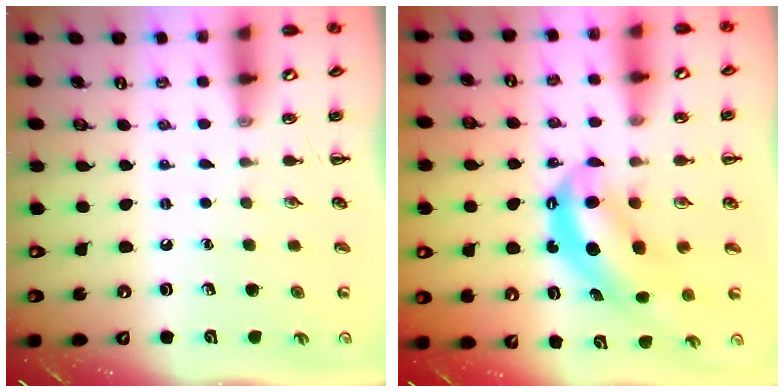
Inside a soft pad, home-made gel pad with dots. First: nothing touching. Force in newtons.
{"total": 7.7, "press": 7.6, "slide": 1.5}